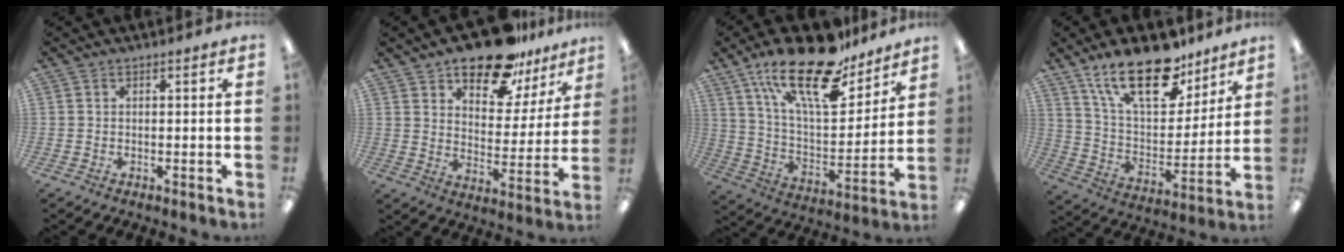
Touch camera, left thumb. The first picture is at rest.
{"total": 16.9, "force": [13.3, 7.5, 7.4], "torque": [-0.120, -0.084, 0.235]}
{"total": 23.5, "force": [16.1, 9.2, 14.4], "torque": [-0.234, -0.097, 0.278]}
{"total": 22.0, "force": [15.0, 9.7, 12.8], "torque": [-0.218, -0.077, 0.262]}